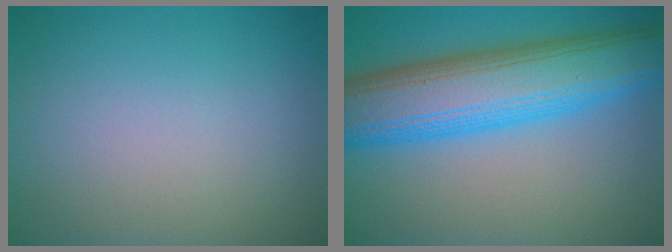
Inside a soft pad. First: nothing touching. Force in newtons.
{"total": 11.1, "press": 11.1, "slide": 0.1}